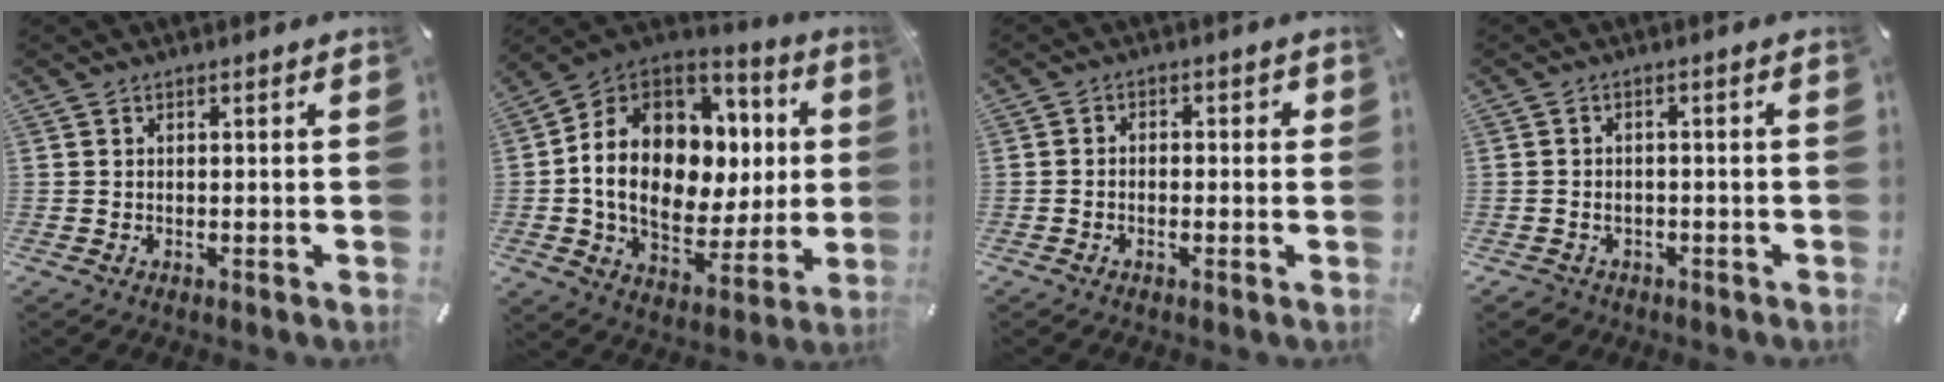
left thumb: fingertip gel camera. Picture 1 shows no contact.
{"total": 17.9, "force": [1.3, 14.0, 11.1], "torque": [-0.215, -0.011, 0.024]}
{"total": 2.3, "force": [-1.4, 1.4, 1.2], "torque": [-0.021, 0.011, -0.028]}
{"total": 2.9, "force": [-1.3, 2.4, 0.9], "torque": [-0.016, 0.006, -0.025]}